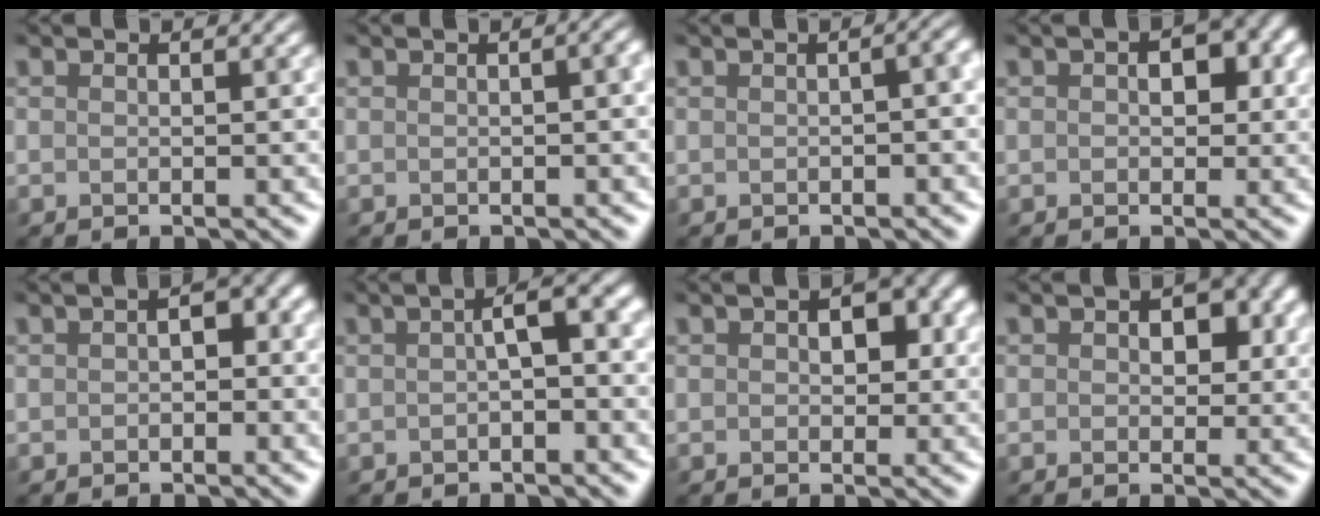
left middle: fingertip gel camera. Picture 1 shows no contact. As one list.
[{"total": 3.7, "force": [-0.5, 1.9, 3.0], "torque": [-0.014, 0.015, -0.019]}, {"total": 4.8, "force": [-1.0, 2.5, 3.9], "torque": [-0.021, 0.010, -0.024]}, {"total": 2.8, "force": [0.4, 2.0, 1.9], "torque": [-0.005, 0.006, -0.002]}, {"total": 1.7, "force": [-0.6, 1.0, 1.2], "torque": [-0.018, 0.009, -0.015]}, {"total": 3.0, "force": [-0.4, 0.6, 2.9], "torque": [-0.045, 0.015, -0.012]}, {"total": 3.0, "force": [0.5, 2.1, 2.0], "torque": [-0.006, 0.008, 0.000]}, {"total": 3.5, "force": [0.9, 2.6, 2.2], "torque": [-0.005, 0.013, 0.003]}]